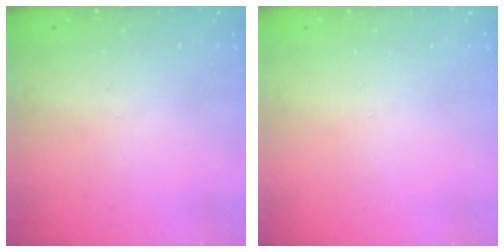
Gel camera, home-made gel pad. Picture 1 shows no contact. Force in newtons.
{"total": 0.0}